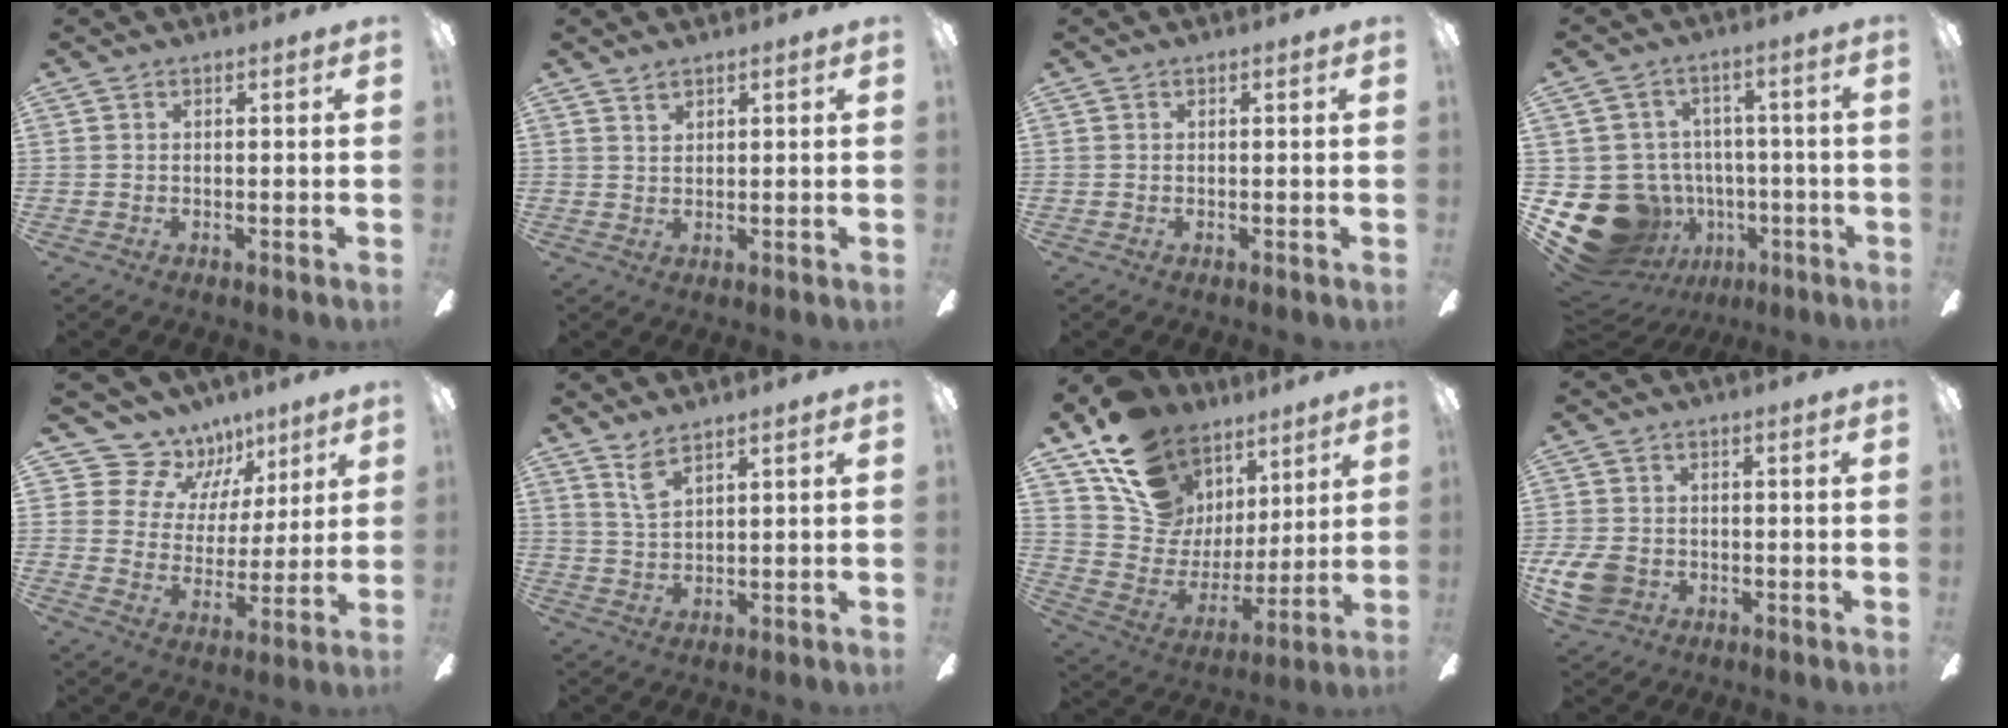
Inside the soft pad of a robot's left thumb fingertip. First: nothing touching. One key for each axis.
{"total": 1.7, "fx": 1.4, "fy": 0.7, "fz": 0.5, "tx": -0.013, "ty": 0.000, "tz": 0.026}
{"total": 0.0}
{"total": 18.3, "fx": -6.7, "fy": 15.1, "fz": 8.0, "tx": -0.167, "ty": 0.034, "tz": -0.084}
{"total": 11.6, "fx": 7.9, "fy": 8.1, "fz": 2.1, "tx": -0.060, "ty": -0.057, "tz": 0.158}
{"total": 4.5, "fx": 3.5, "fy": 1.0, "fz": 2.6, "tx": -0.060, "ty": -0.006, "tz": 0.063}
{"total": 15.8, "fx": 10.9, "fy": 10.4, "fz": 5.0, "tx": -0.107, "ty": -0.072, "tz": 0.208}
{"total": 7.6, "fx": -2.1, "fy": 6.2, "fz": 3.9, "tx": -0.088, "ty": 0.015, "tz": -0.038}